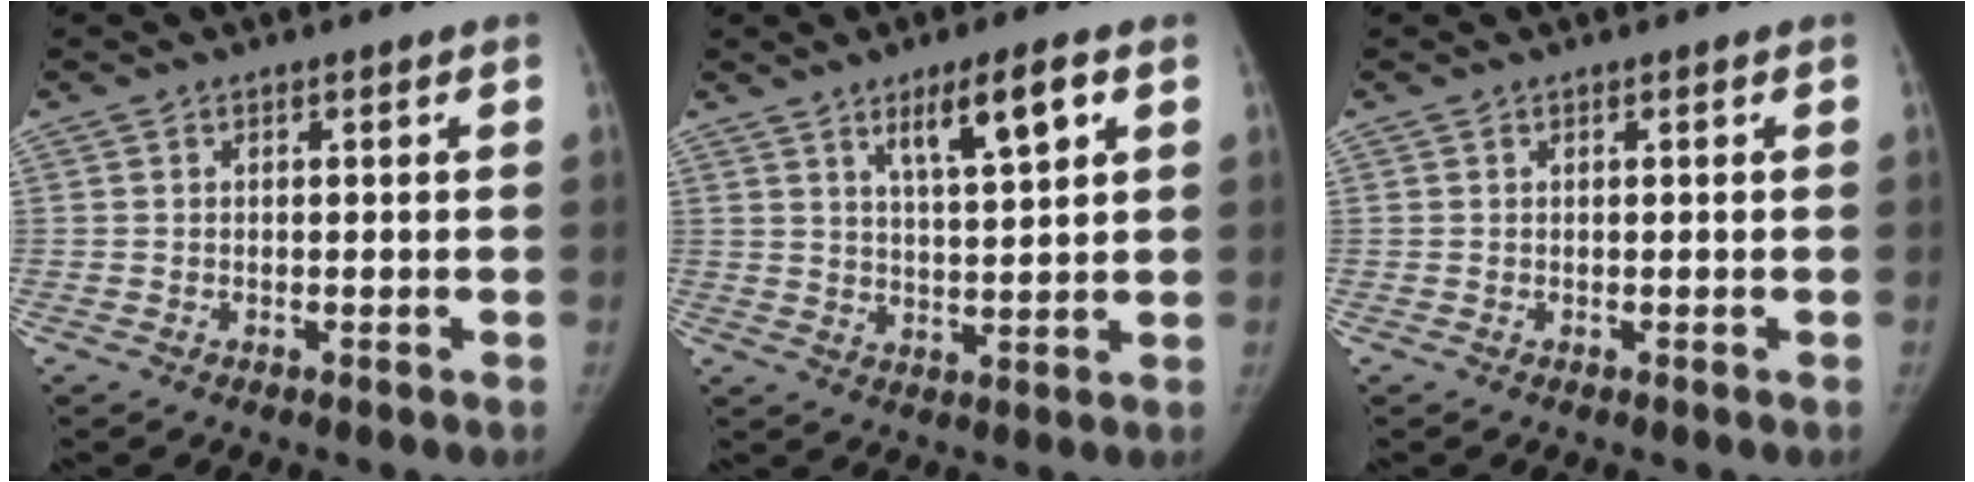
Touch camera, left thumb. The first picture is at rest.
{"total": 8.4, "force": [4.2, 1.7, 7.1], "torque": [-0.114, -0.019, 0.074]}
{"total": 0.0}